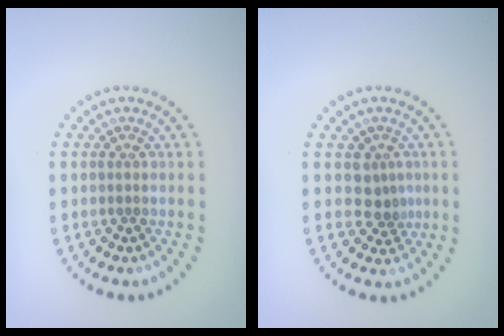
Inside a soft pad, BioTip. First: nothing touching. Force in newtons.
{"total": 2.2, "press": 1.7, "slide": 1.4}